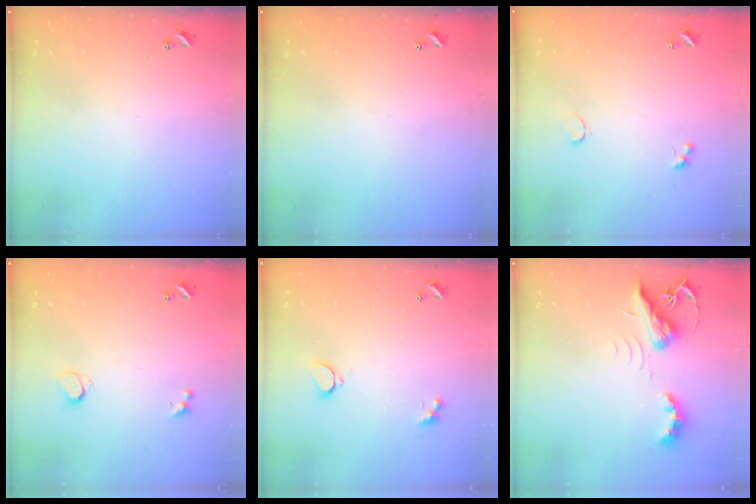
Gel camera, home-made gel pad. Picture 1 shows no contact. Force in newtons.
{"total": 0.0}
{"total": 1.3, "press": 1.2, "slide": 0.6}
{"total": 0.7, "press": 0.6, "slide": 0.4}
{"total": 1.0, "press": 0.8, "slide": 0.5}
{"total": 6.8, "press": 6.8, "slide": 0.3}